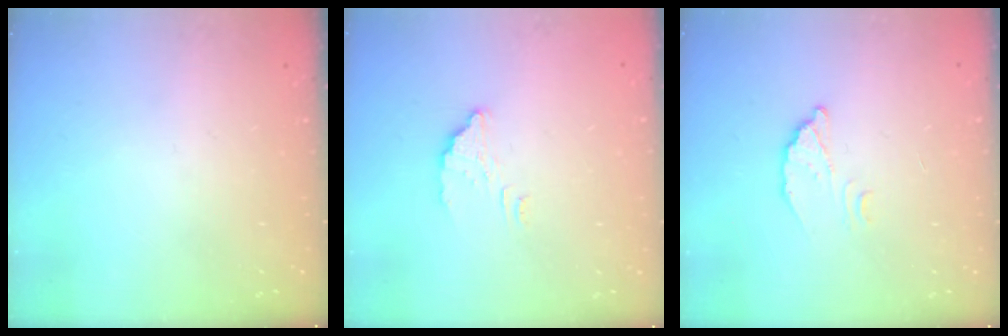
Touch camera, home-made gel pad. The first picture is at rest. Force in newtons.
{"total": 3.4, "press": 3.4, "slide": 0.1}
{"total": 3.7, "press": 3.6, "slide": 0.3}